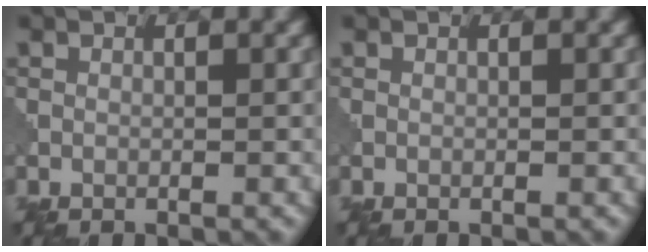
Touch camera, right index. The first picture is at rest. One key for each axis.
{"total": 0.0}